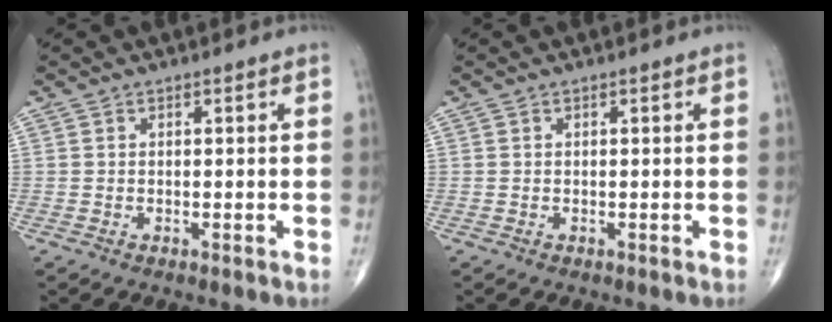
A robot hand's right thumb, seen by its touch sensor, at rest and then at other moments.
{"total": 0.0}